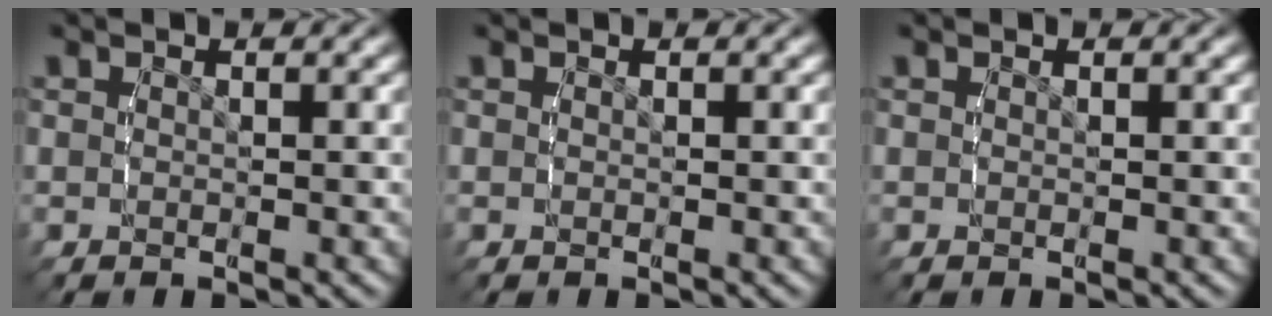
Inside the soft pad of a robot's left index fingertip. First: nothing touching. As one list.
[{"total": 0.0}, {"total": 0.0}]